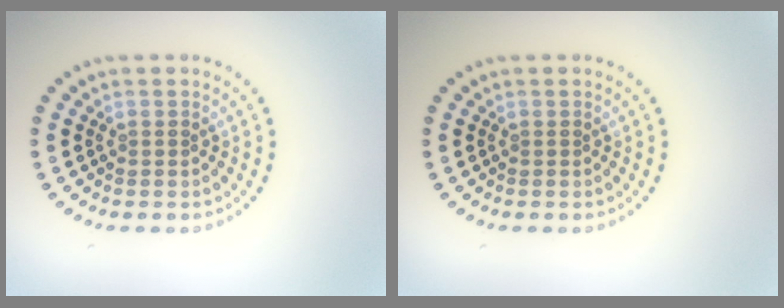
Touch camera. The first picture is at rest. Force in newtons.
{"total": 0.0}